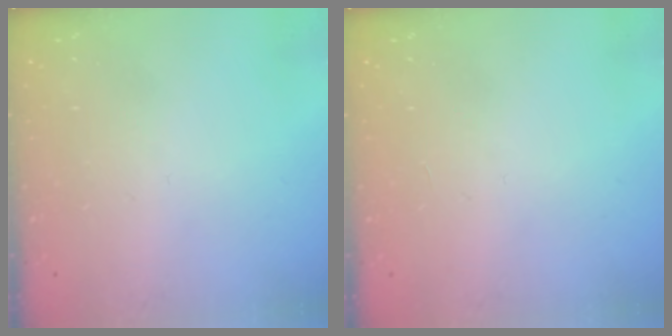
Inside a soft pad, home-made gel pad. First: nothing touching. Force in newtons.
{"total": 0.0}